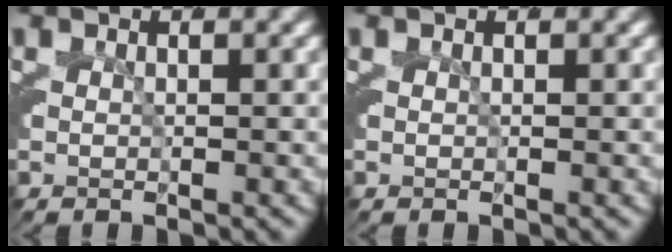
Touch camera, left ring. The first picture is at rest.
{"total": 0.0}